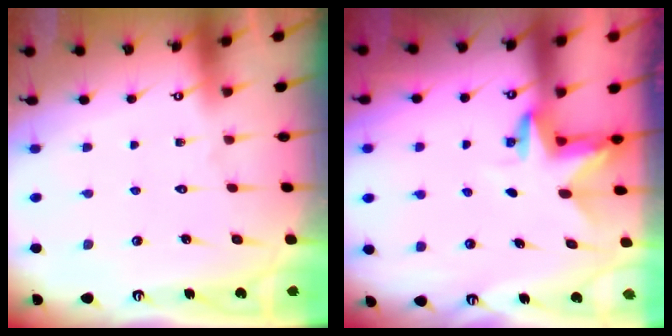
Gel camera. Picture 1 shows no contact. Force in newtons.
{"total": 3.3, "press": 3.3, "slide": 0.1}